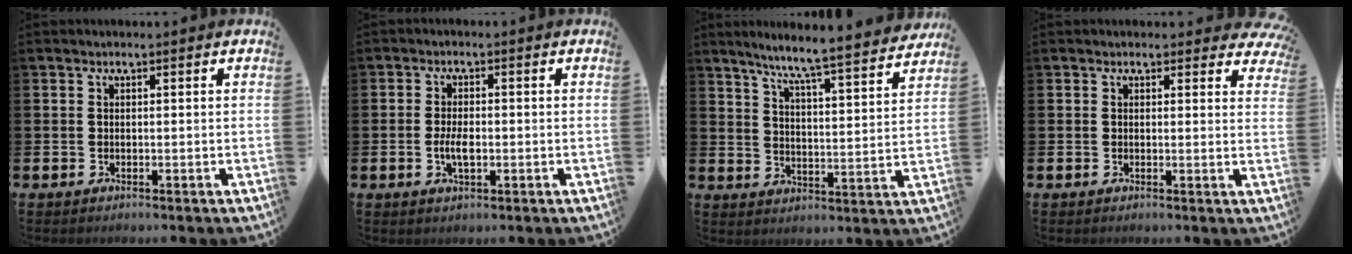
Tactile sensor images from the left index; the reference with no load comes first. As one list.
[{"total": 3.1, "force": [-0.4, 1.3, 2.7], "torque": [-0.035, -0.005, -0.011]}, {"total": 7.5, "force": [7.0, -0.4, 2.8], "torque": [-0.076, -0.053, 0.116]}, {"total": 1.5, "force": [1.3, 0.7, 0.2], "torque": [0.003, -0.001, 0.021]}]